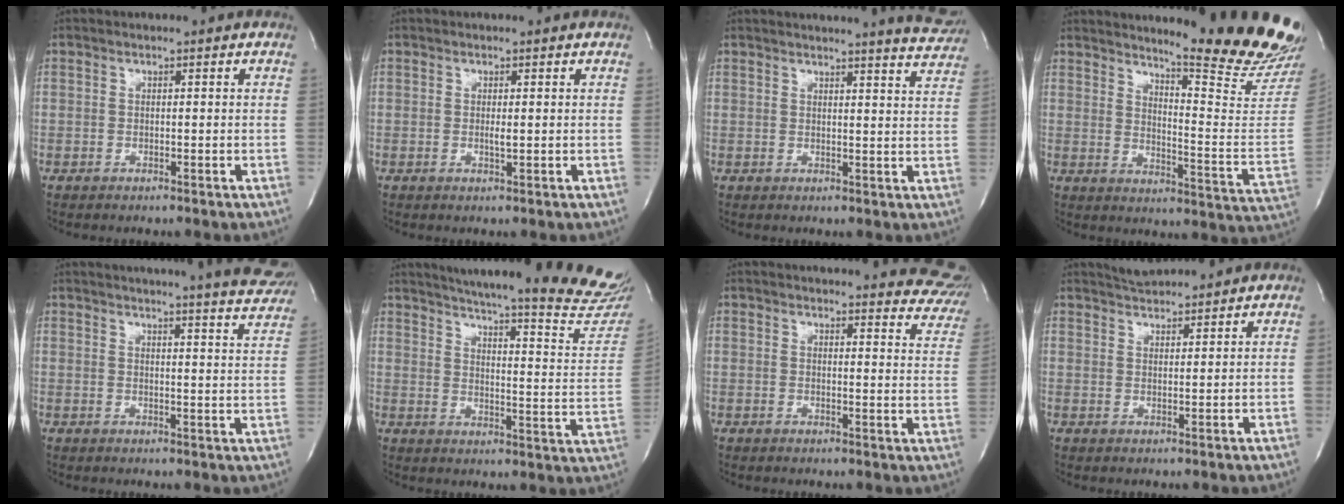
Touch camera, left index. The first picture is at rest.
{"total": 0.9, "force": [-0.2, 0.1, 0.9], "torque": [-0.023, -0.006, -0.003]}
{"total": 9.6, "force": [9.3, 0.0, 2.5], "torque": [-0.028, -0.043, 0.084]}
{"total": 19.5, "force": [17.6, -0.9, 8.5], "torque": [-0.127, -0.132, 0.214]}
{"total": 22.9, "force": [21.4, 1.6, 8.2], "torque": [-0.119, -0.063, 0.238]}
{"total": 29.9, "force": [27.0, 1.7, 12.8], "torque": [-0.187, -0.118, 0.318]}
{"total": 21.6, "force": [20.7, 3.9, 4.9], "torque": [-0.050, -0.085, 0.208]}
{"total": 4.0, "force": [3.9, 0.0, 0.6], "torque": [-0.016, 0.018, 0.072]}